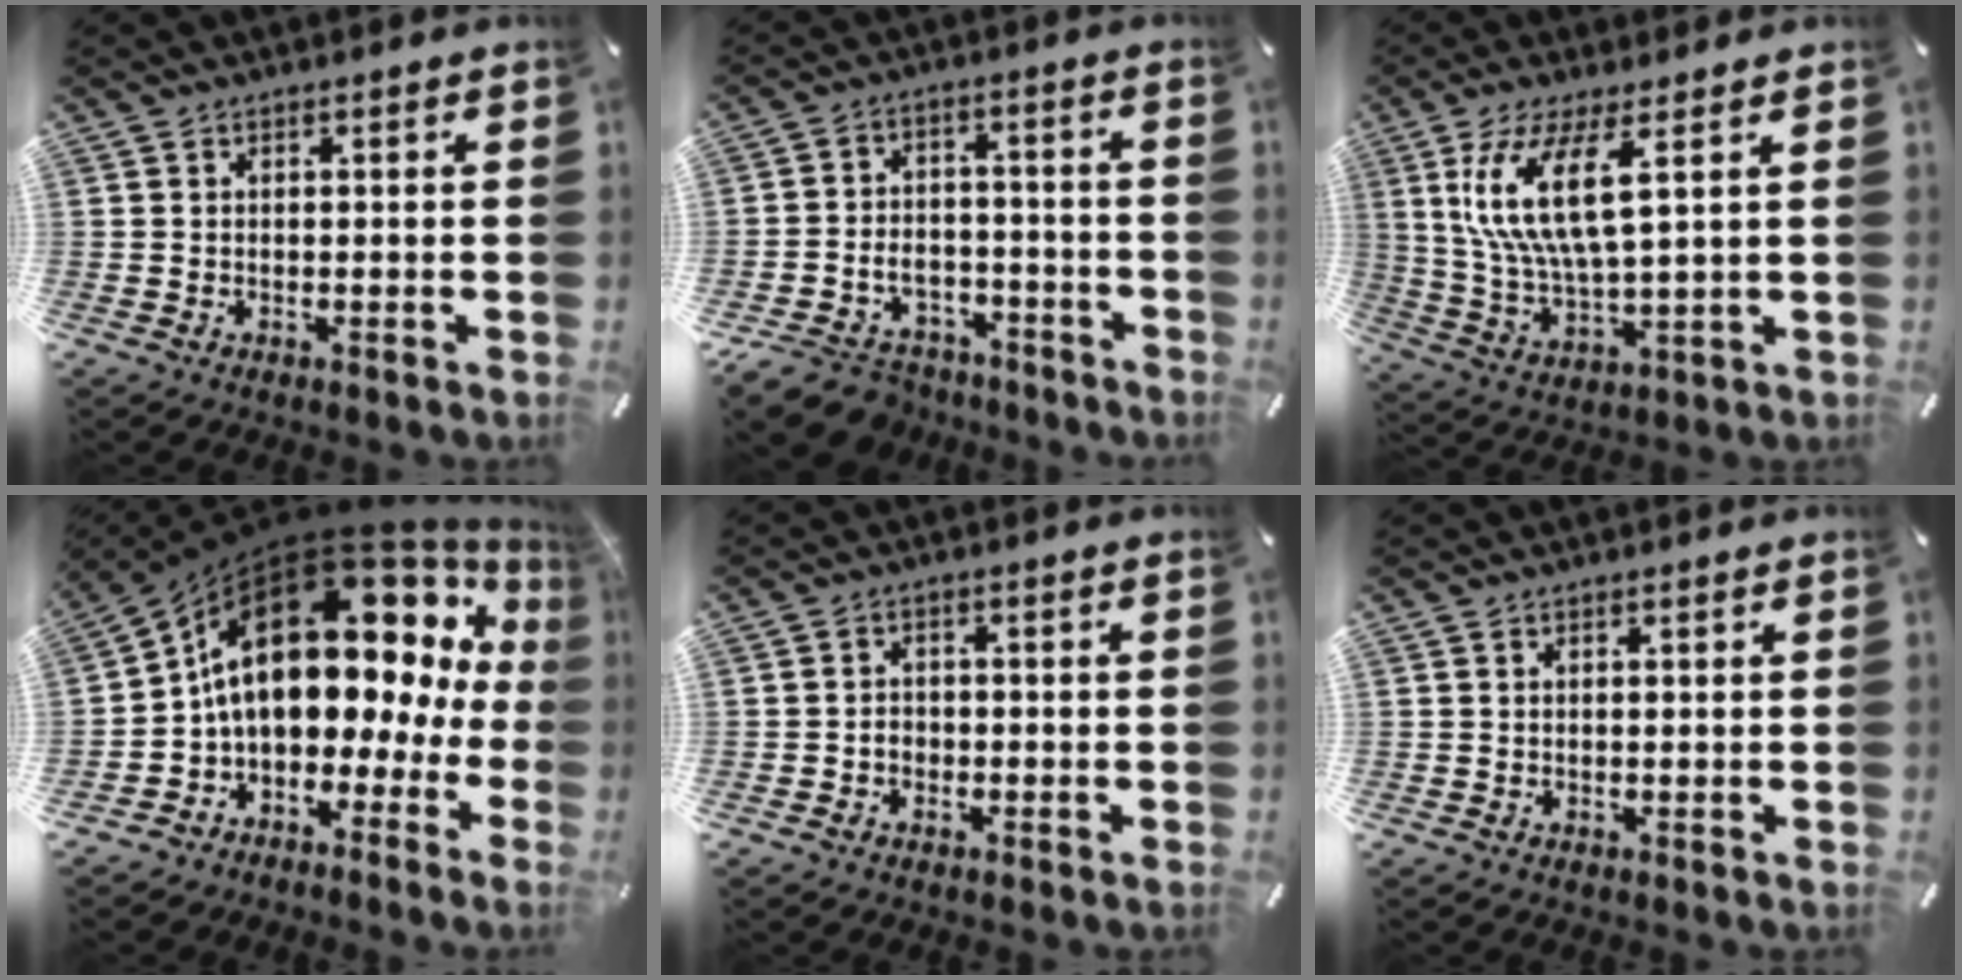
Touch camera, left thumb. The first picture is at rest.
{"total": 8.2, "force": [-5.0, 6.0, 2.5], "torque": [-0.059, 0.028, -0.091]}
{"total": 13.1, "force": [4.9, 4.0, 11.4], "torque": [-0.253, -0.004, 0.085]}
{"total": 19.7, "force": [5.5, 12.1, 14.6], "torque": [-0.234, -0.040, 0.096]}
{"total": 2.2, "force": [-0.9, 1.8, 0.8], "torque": [-0.019, 0.007, -0.020]}
{"total": 0.0}